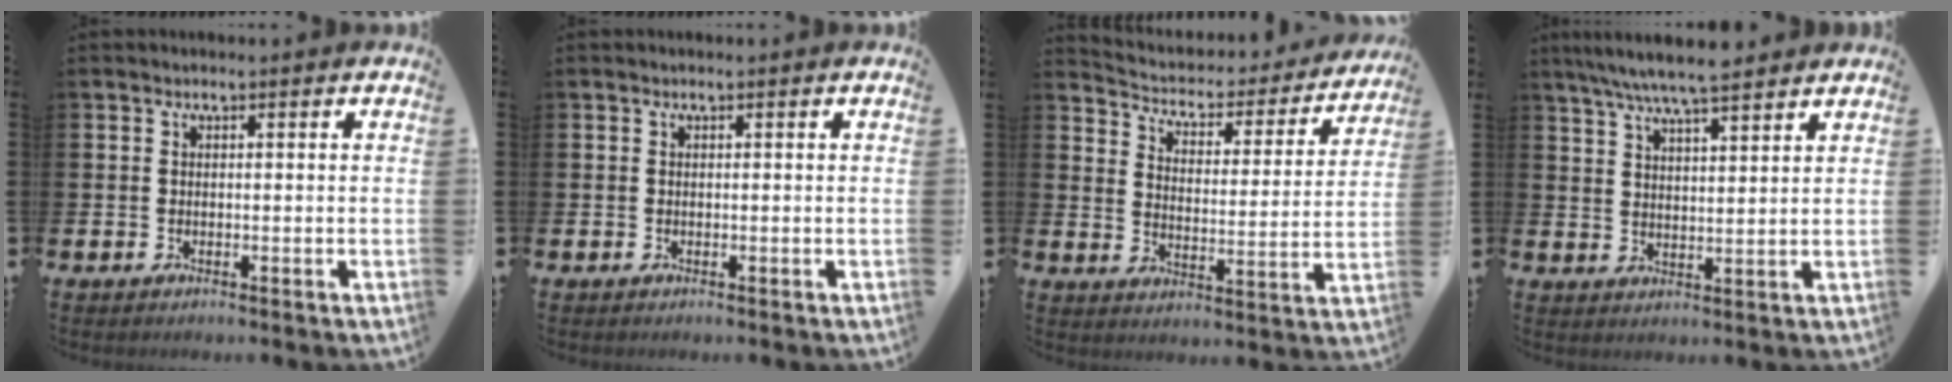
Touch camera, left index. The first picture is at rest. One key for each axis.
{"total": 0.0}
{"total": 4.4, "fx": 4.0, "fy": 1.5, "fz": 0.7, "tx": -0.042, "ty": -0.037, "tz": 0.061}
{"total": 7.1, "fx": 6.6, "fy": 0.6, "fz": 2.6, "tx": -0.065, "ty": -0.021, "tz": 0.119}